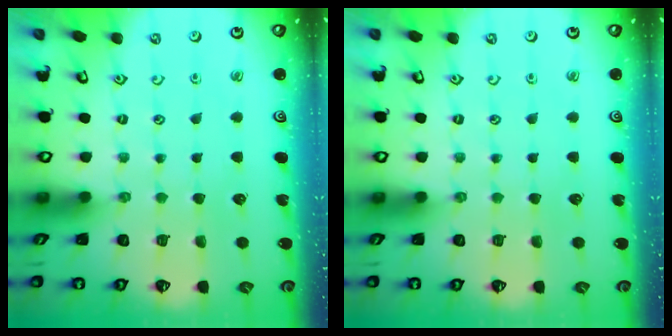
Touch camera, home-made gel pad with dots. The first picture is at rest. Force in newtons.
{"total": 0.0}